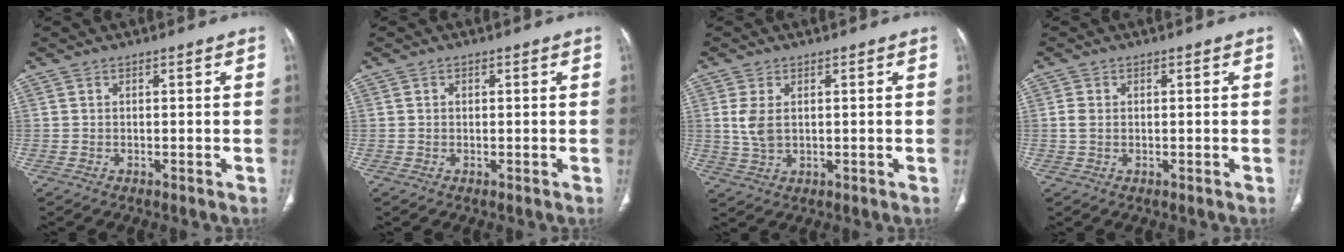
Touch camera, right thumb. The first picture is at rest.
{"total": 0.6, "force": [0.1, 0.5, 0.3], "torque": [-0.002, 0.001, 0.001]}
{"total": 4.6, "force": [0.7, 2.8, 3.6], "torque": [-0.083, -0.002, 0.020]}
{"total": 1.9, "force": [0.1, 1.4, 1.3], "torque": [-0.029, 0.003, 0.003]}